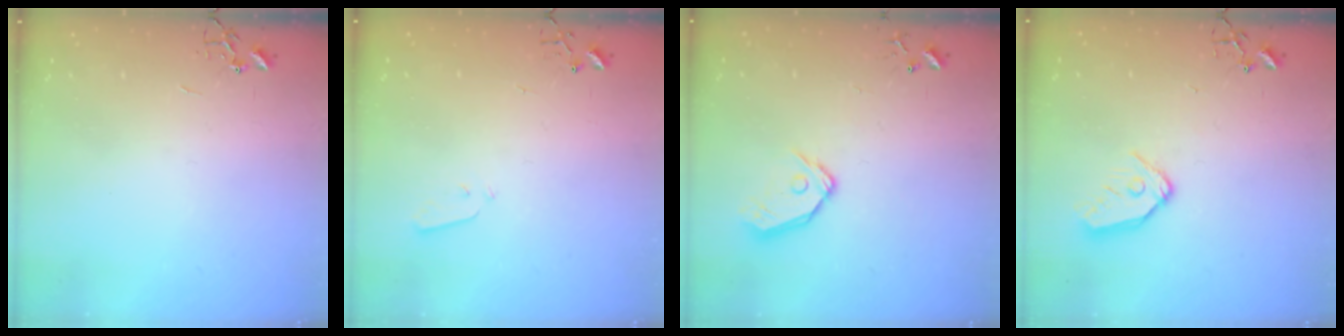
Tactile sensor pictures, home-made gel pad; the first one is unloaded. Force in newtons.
{"total": 2.8, "press": 2.7, "slide": 0.4}
{"total": 10.3, "press": 10.2, "slide": 1.4}
{"total": 10.7, "press": 10.6, "slide": 1.1}